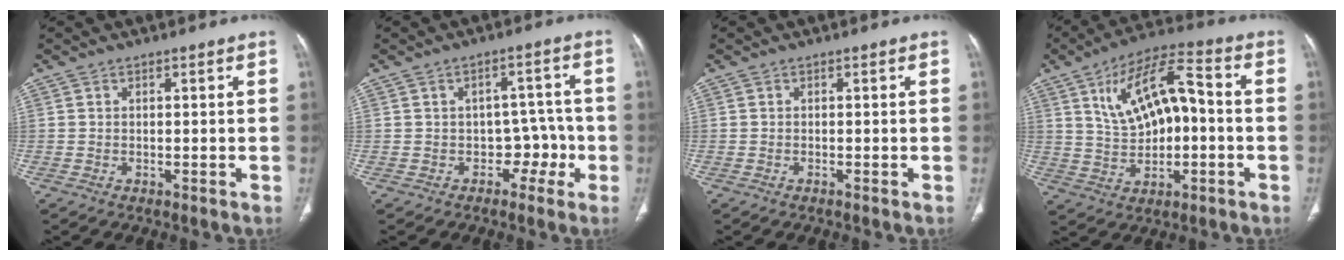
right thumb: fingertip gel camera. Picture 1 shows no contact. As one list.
[{"total": 5.2, "force": [-1.9, 4.1, 2.5], "torque": [0.005, 0.033, -0.030]}, {"total": 0.0}, {"total": 14.1, "force": [1.7, 6.9, 12.2], "torque": [-0.196, 0.030, 0.030]}]